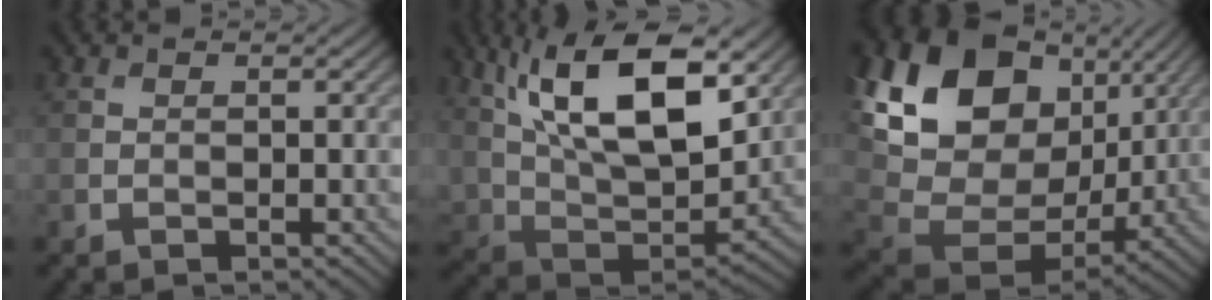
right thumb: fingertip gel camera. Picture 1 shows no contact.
{"total": 17.2, "force": [8.1, 7.9, 12.9], "torque": [-0.260, 0.003, 0.137]}
{"total": 20.6, "force": [7.7, 14.7, 12.1], "torque": [-0.293, 0.036, 0.159]}